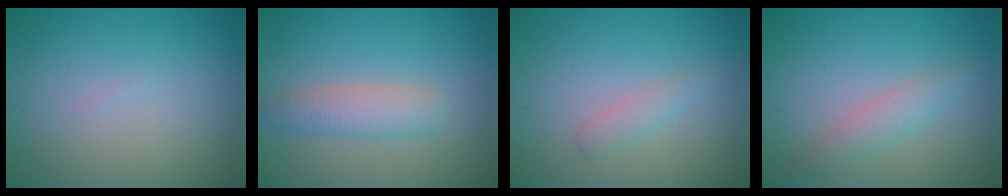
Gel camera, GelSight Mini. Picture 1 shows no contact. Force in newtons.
{"total": 3.1, "press": 3.1, "slide": 0.2}
{"total": 1.3, "press": 1.3, "slide": 0.1}
{"total": 2.1, "press": 2.1, "slide": 0.1}